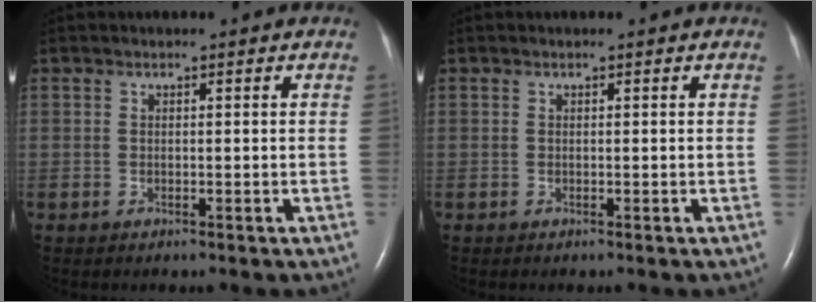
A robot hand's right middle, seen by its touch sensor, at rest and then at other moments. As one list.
[{"total": 0.0}]